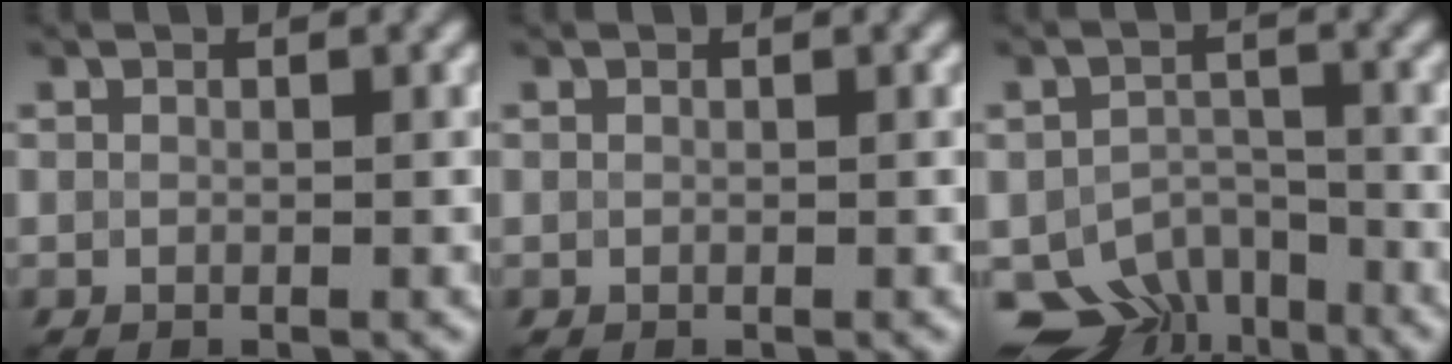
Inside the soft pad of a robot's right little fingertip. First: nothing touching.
{"total": 0.0}
{"total": 10.4, "force": [-9.2, 4.4, 2.0], "torque": [-0.038, -0.011, -0.140]}